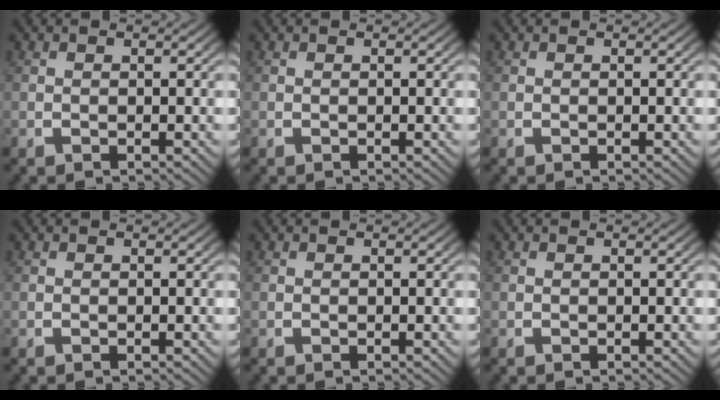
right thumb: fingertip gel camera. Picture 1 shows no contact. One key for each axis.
{"total": 0.0}
{"total": 0.0}
{"total": 0.0}
{"total": 0.0}
{"total": 0.0}